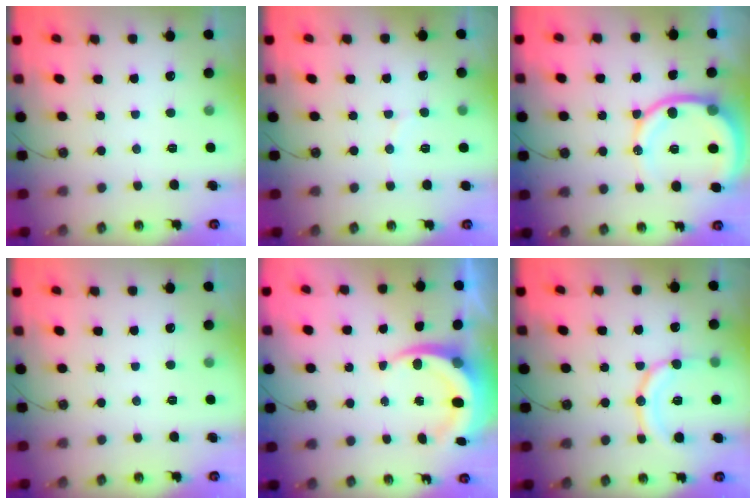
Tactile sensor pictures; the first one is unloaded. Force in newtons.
{"total": 4.4, "press": 4.2, "slide": 1.0}
{"total": 12.9, "press": 12.8, "slide": 1.7}
{"total": 0.0}
{"total": 8.0, "press": 7.8, "slide": 1.8}
{"total": 15.7, "press": 15.4, "slide": 2.8}